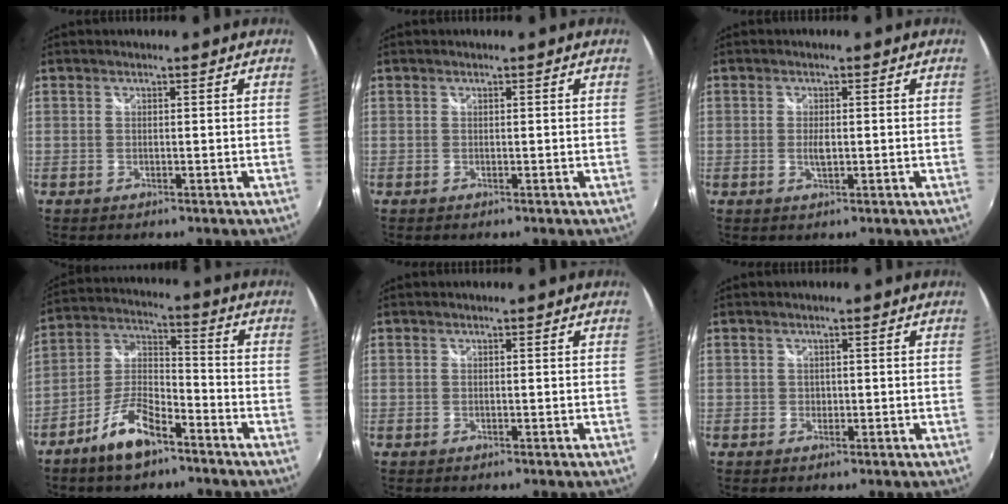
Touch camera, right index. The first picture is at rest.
{"total": 0.0}
{"total": 2.0, "force": [-0.2, 0.9, 1.7], "torque": [-0.032, -0.003, -0.003]}
{"total": 10.6, "force": [-7.1, 3.8, 6.9], "torque": [-0.149, 0.009, -0.130]}
{"total": 0.0}
{"total": 0.9, "force": [0.0, 0.9, 0.1], "torque": [0.002, -0.001, 0.000]}